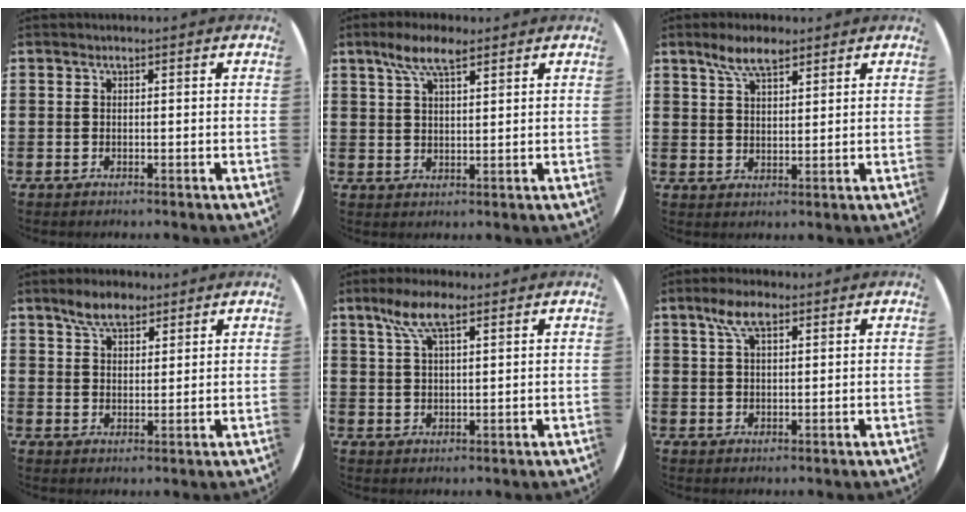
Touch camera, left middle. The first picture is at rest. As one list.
[{"total": 6.1, "force": [4.1, 1.8, 4.0], "torque": [-0.087, 0.004, 0.073]}, {"total": 5.3, "force": [4.0, 1.8, 3.0], "torque": [-0.059, 0.000, 0.069]}, {"total": 4.8, "force": [3.7, 2.1, 2.1], "torque": [-0.040, 0.000, 0.067]}, {"total": 6.4, "force": [3.8, 2.2, 4.7], "torque": [-0.102, 0.013, 0.067]}, {"total": 5.0, "force": [3.0, 2.0, 3.5], "torque": [-0.068, 0.006, 0.050]}]